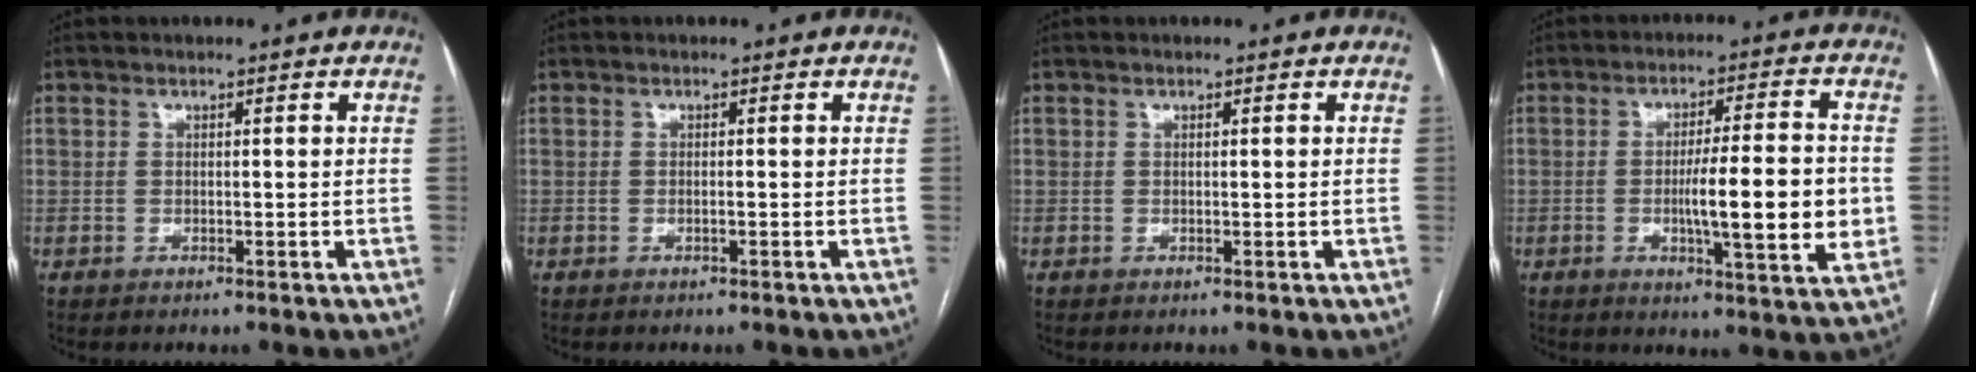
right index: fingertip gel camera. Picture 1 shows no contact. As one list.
[{"total": 0.0}, {"total": 0.0}, {"total": 12.1, "force": [-1.5, 1.1, 11.9], "torque": [-0.181, -0.005, -0.025]}]